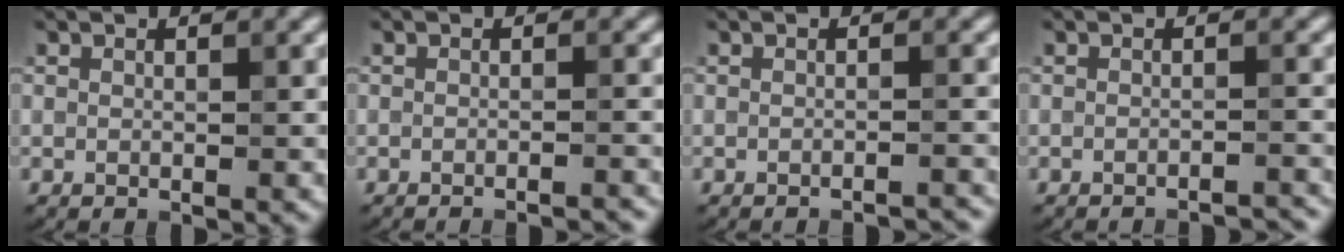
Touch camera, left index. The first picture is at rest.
{"total": 2.6, "force": [-2.3, 0.5, 1.1], "torque": [-0.006, 0.010, -0.034]}
{"total": 2.4, "force": [-2.2, 0.3, 1.0], "torque": [-0.001, 0.006, -0.030]}
{"total": 3.1, "force": [-2.9, 0.4, 1.1], "torque": [-0.006, 0.014, -0.038]}